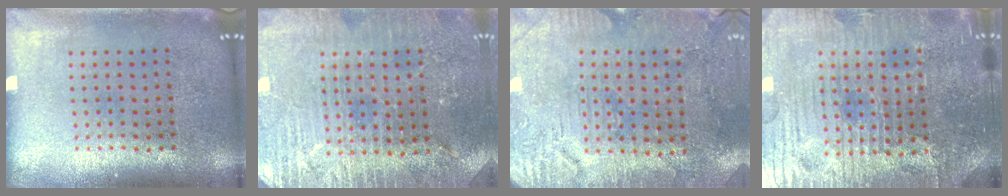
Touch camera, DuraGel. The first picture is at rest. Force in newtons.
{"total": 3.7, "press": 3.6, "slide": 0.9}
{"total": 3.0, "press": 2.8, "slide": 0.9}
{"total": 5.4, "press": 5.2, "slide": 1.8}